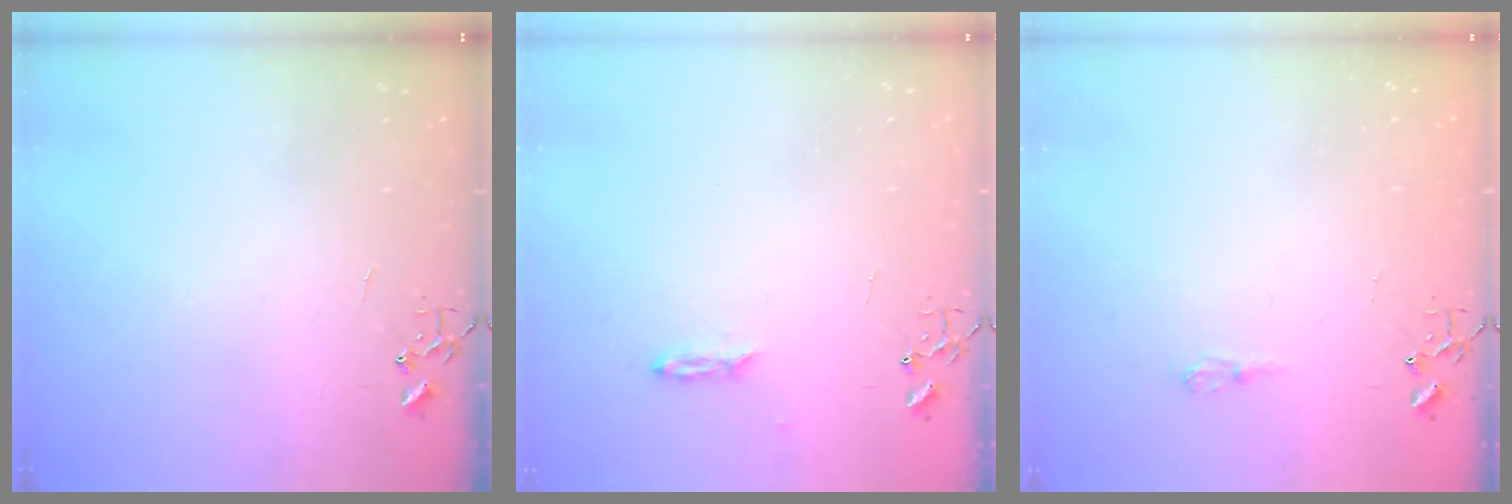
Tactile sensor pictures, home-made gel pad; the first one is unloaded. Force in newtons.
{"total": 2.3, "press": 2.2, "slide": 0.4}
{"total": 6.5, "press": 6.5, "slide": 0.6}